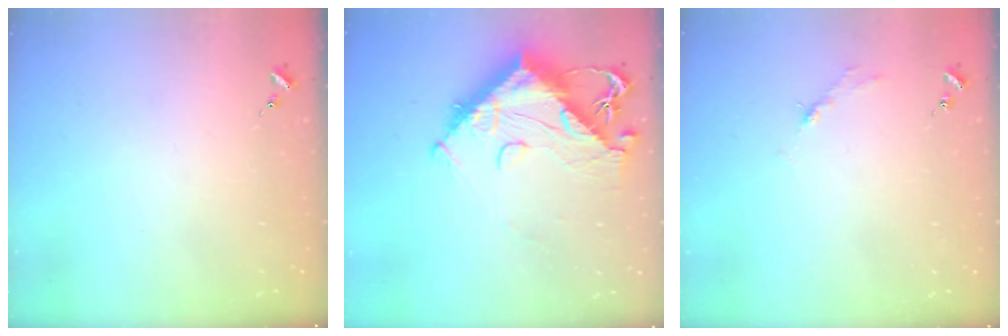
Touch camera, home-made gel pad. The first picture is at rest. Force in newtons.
{"total": 17.1, "press": 17.0, "slide": 1.9}
{"total": 2.7, "press": 2.7, "slide": 0.4}